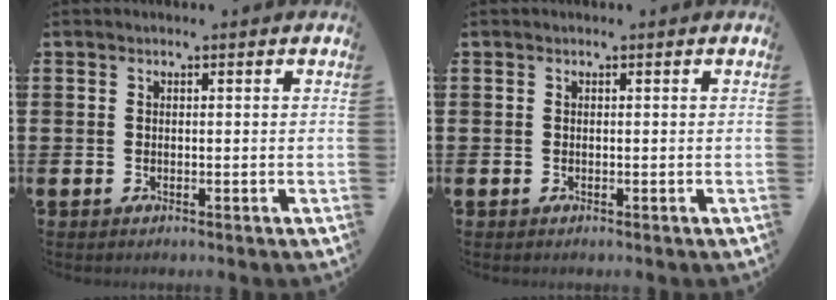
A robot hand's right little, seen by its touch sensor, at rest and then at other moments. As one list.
[{"total": 0.0}]